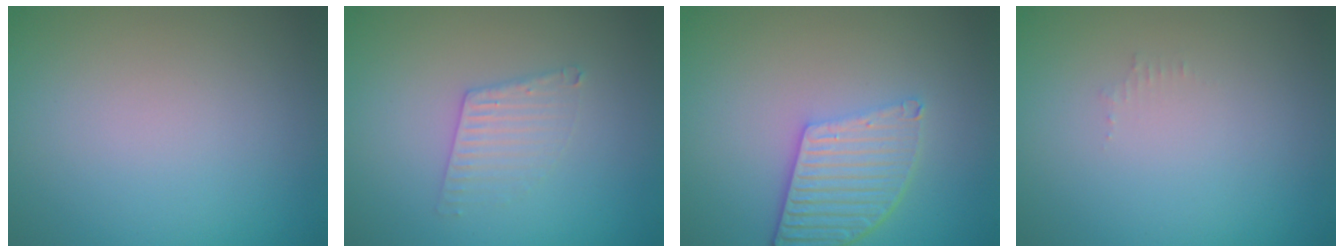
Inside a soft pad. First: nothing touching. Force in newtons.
{"total": 2.1, "press": 2.1, "slide": 0.3}
{"total": 5.0, "press": 3.8, "slide": 3.3}
{"total": 0.6, "press": 0.6, "slide": 0.1}